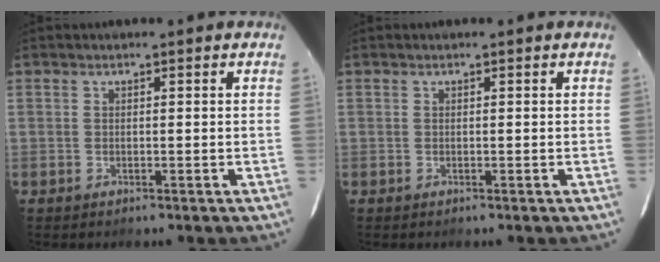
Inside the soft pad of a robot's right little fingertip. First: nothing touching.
{"total": 0.0}